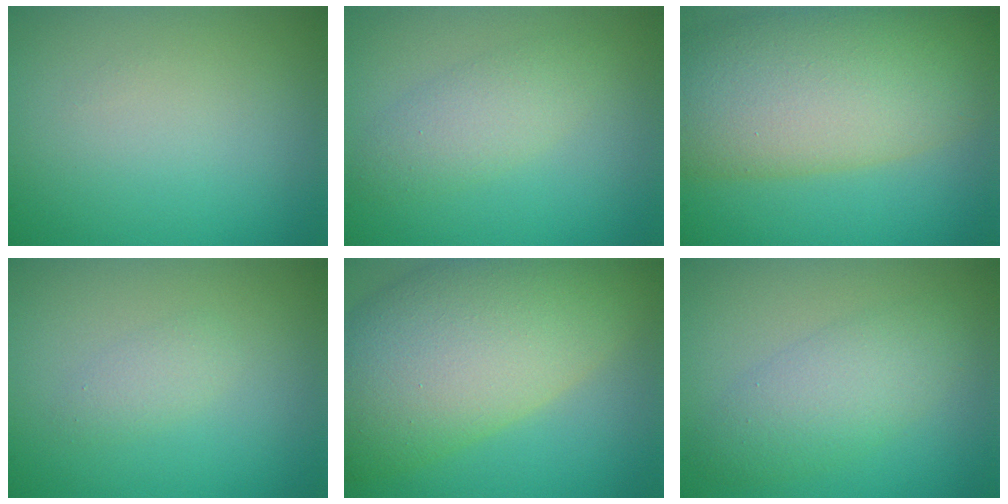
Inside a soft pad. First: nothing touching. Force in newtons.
{"total": 2.7, "press": 2.7, "slide": 0.1}
{"total": 12.0, "press": 12.0, "slide": 0.6}
{"total": 1.3, "press": 1.3, "slide": 0.0}
{"total": 14.4, "press": 14.4, "slide": 0.8}
{"total": 4.0, "press": 4.0, "slide": 0.2}